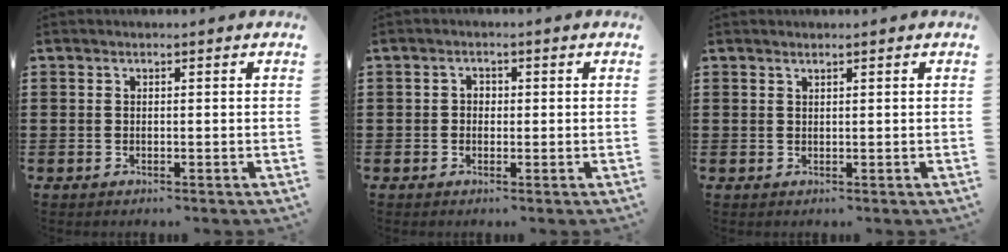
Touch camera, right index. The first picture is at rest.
{"total": 1.2, "force": [-0.3, 1.0, 0.6], "torque": [-0.014, 0.004, -0.008]}
{"total": 0.5, "force": [0.5, 0.1, 0.2], "torque": [-0.005, 0.000, 0.010]}